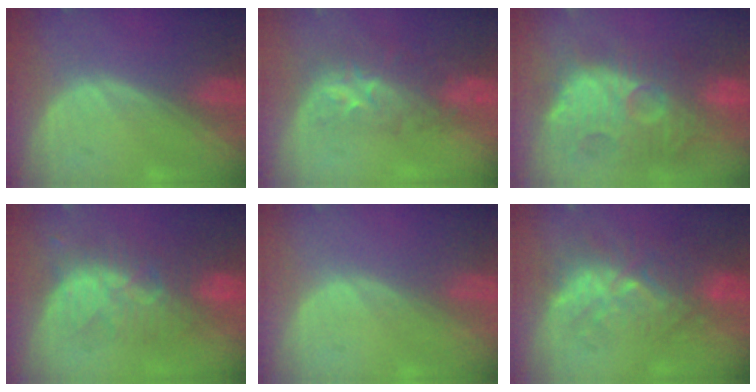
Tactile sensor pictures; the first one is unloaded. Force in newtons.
{"total": 8.7, "press": 7.2, "slide": 5.0}
{"total": 12.6, "press": 12.1, "slide": 3.6}
{"total": 8.3, "press": 8.1, "slide": 2.0}
{"total": 0.0}
{"total": 9.0, "press": 8.5, "slide": 3.1}